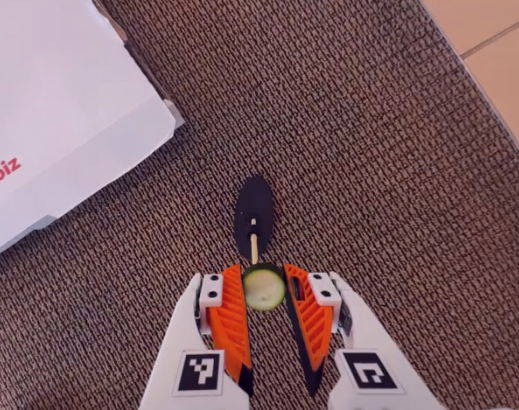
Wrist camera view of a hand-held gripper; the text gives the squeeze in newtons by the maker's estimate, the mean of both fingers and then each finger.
{"total": 6.9, "left": 7.0, "right": 6.8}